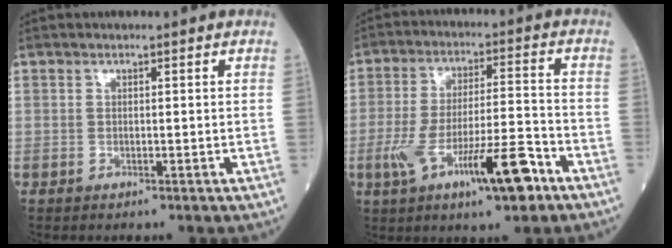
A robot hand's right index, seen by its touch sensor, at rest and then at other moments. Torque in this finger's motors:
{"motor_torque": [0.47, -0.39, 0.33, 0.18]}